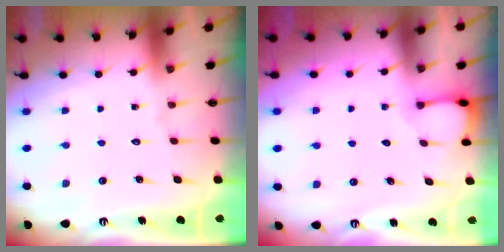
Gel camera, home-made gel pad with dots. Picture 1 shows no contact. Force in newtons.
{"total": 1.9, "press": 1.9, "slide": 0.2}